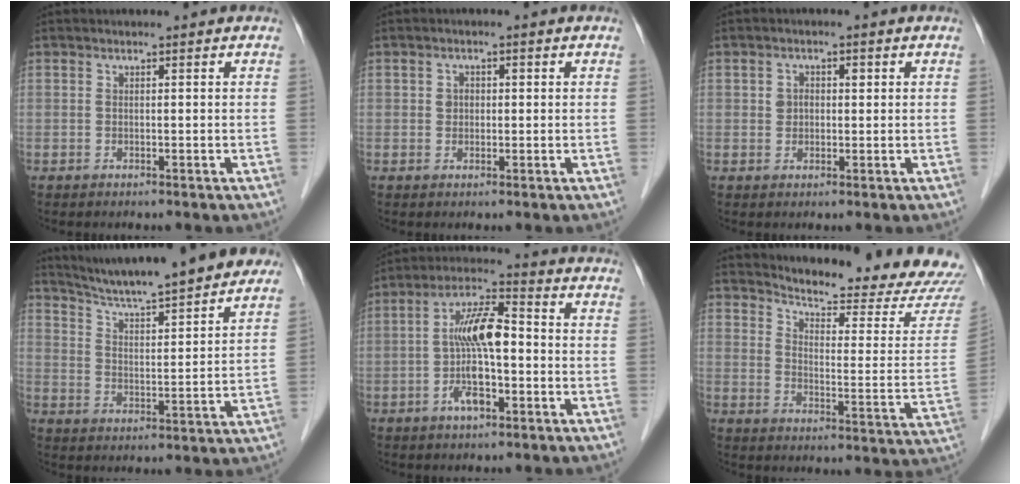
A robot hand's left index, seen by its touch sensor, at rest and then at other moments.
{"total": 1.7, "force": [0.0, 1.5, 0.9], "torque": [-0.018, 0.006, 0.000]}
{"total": 2.4, "force": [0.2, 2.1, 1.2], "torque": [-0.026, 0.012, 0.004]}
{"total": 17.4, "force": [15.4, 1.1, 8.1], "torque": [-0.126, 0.012, 0.225]}
{"total": 9.7, "force": [-1.7, 2.9, 9.1], "torque": [-0.182, 0.017, -0.035]}
{"total": 18.4, "force": [17.8, 0.3, 4.9], "torque": [-0.080, -0.100, 0.219]}